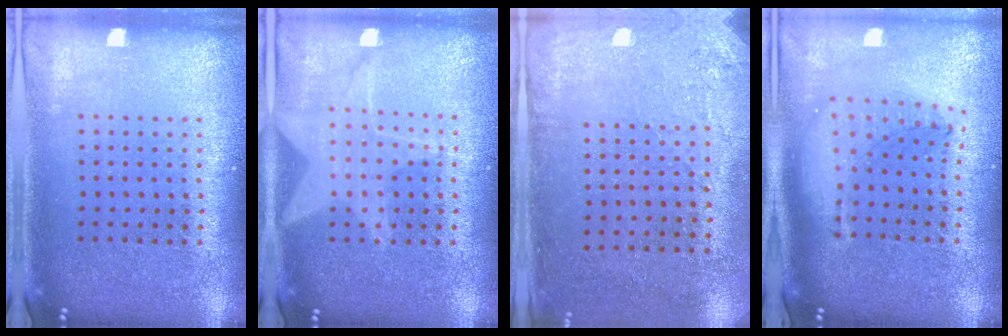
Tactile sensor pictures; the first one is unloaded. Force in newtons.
{"total": 1.5, "press": 1.4, "slide": 0.4}
{"total": 2.9, "press": 2.3, "slide": 1.6}
{"total": 1.5, "press": 1.3, "slide": 0.7}